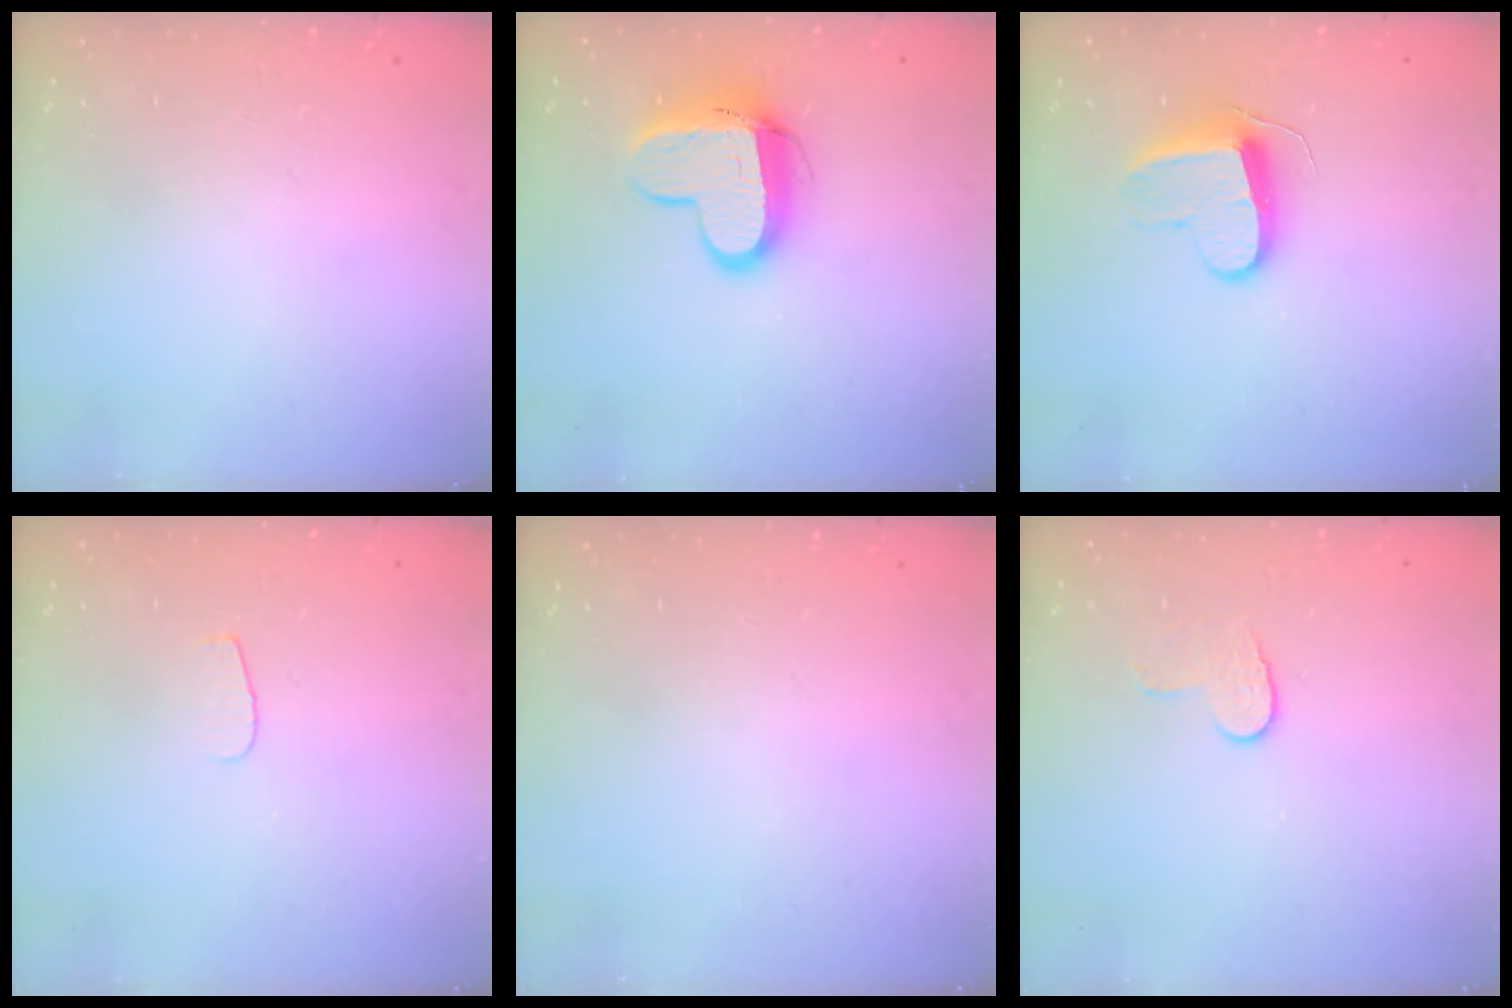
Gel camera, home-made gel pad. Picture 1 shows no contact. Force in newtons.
{"total": 12.4, "press": 12.4, "slide": 1.2}
{"total": 9.8, "press": 9.8, "slide": 0.2}
{"total": 4.0, "press": 4.0, "slide": 0.4}
{"total": 0.0}
{"total": 6.1, "press": 6.1, "slide": 0.5}